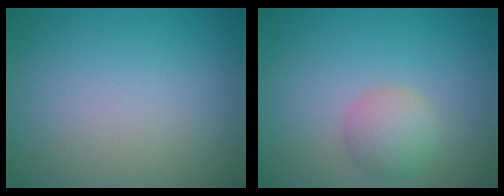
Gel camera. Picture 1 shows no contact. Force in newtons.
{"total": 2.7, "press": 2.7, "slide": 0.2}